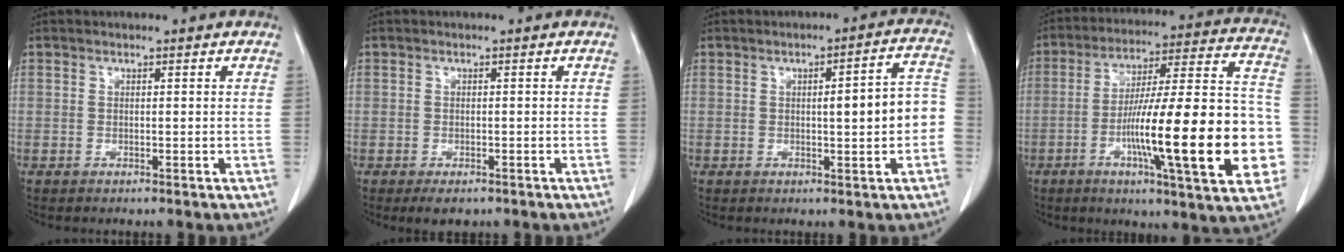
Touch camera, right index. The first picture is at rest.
{"total": 2.5, "force": [-1.6, 1.4, 1.3], "torque": [-0.017, -0.002, -0.017]}
{"total": 7.5, "force": [-0.6, 1.2, 7.3], "torque": [-0.094, 0.023, -0.008]}
{"total": 24.9, "force": [-6.2, 2.8, 24.0], "torque": [-0.310, 0.009, -0.090]}